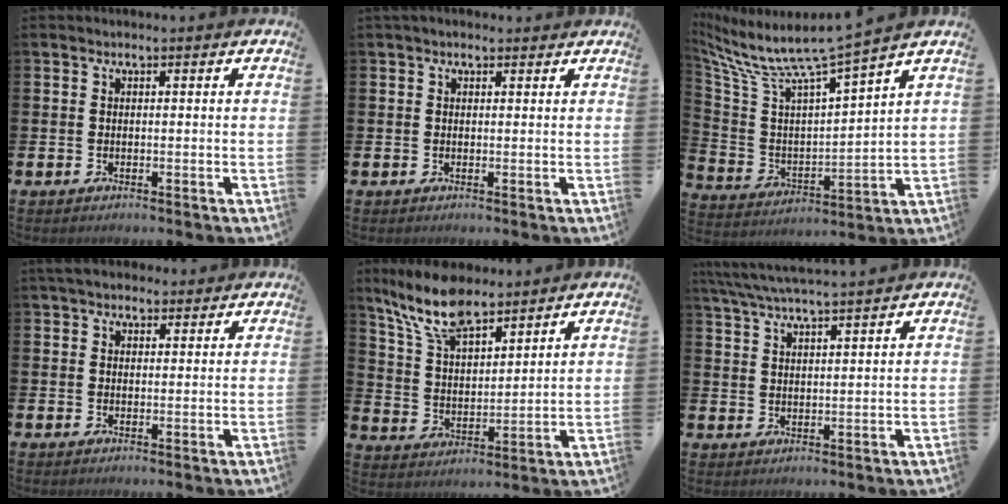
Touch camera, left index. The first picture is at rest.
{"total": 1.0, "force": [0.7, 0.5, 0.4], "torque": [0.006, 0.002, 0.009]}
{"total": 8.5, "force": [7.3, 0.6, 4.3], "torque": [-0.120, -0.054, 0.116]}
{"total": 3.5, "force": [3.0, 1.6, 0.7], "torque": [-0.006, -0.007, 0.052]}
{"total": 10.1, "force": [8.2, 3.4, 4.7], "torque": [-0.117, -0.028, 0.151]}
{"total": 5.4, "force": [5.1, 0.0, 1.8], "torque": [-0.054, -0.019, 0.092]}